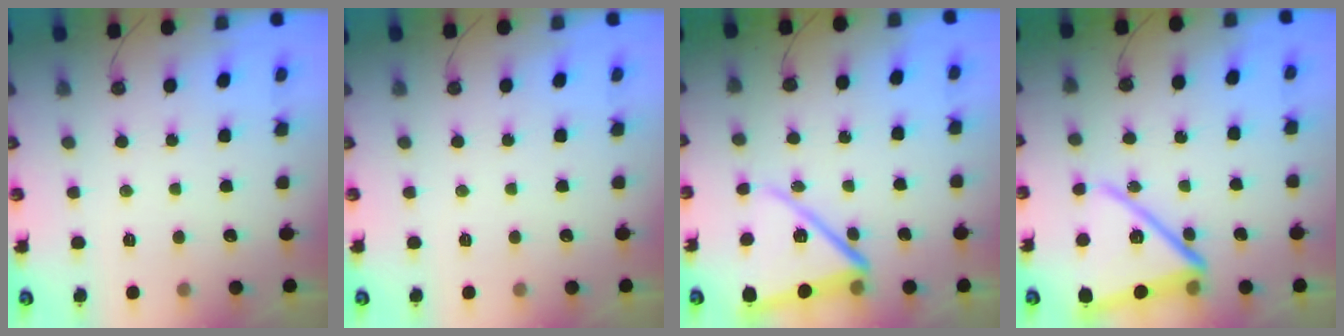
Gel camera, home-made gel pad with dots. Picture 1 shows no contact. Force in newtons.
{"total": 0.0}
{"total": 14.4, "press": 14.4, "slide": 0.9}
{"total": 18.4, "press": 18.3, "slide": 1.6}